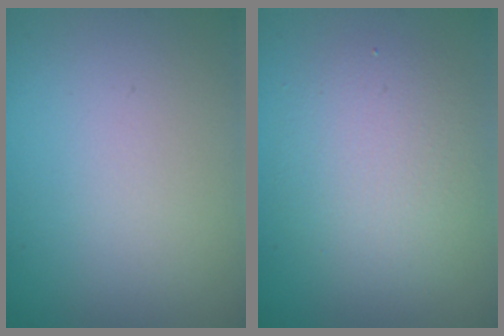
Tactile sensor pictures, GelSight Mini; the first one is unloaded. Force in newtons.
{"total": 4.1, "press": 4.1, "slide": 0.2}